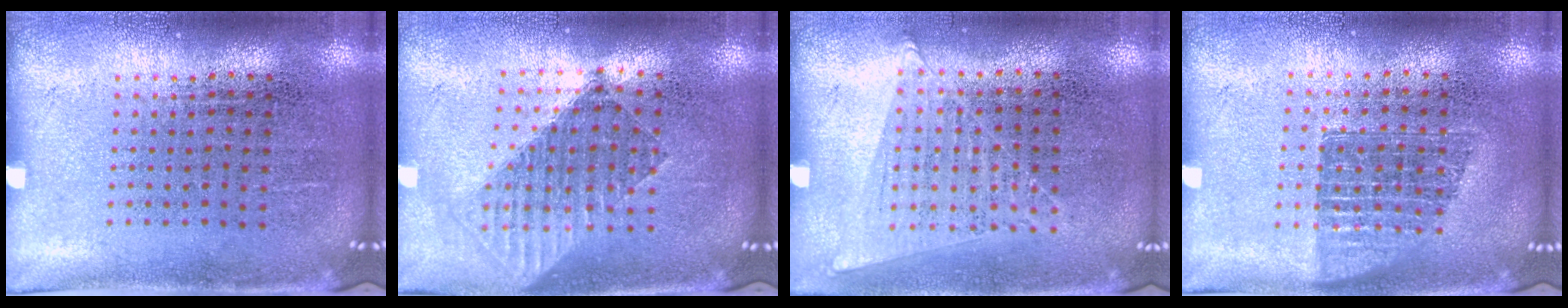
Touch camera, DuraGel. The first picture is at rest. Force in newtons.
{"total": 1.5, "press": 1.2, "slide": 0.8}
{"total": 1.0, "press": 1.0, "slide": 0.4}
{"total": 1.2, "press": 1.1, "slide": 0.6}